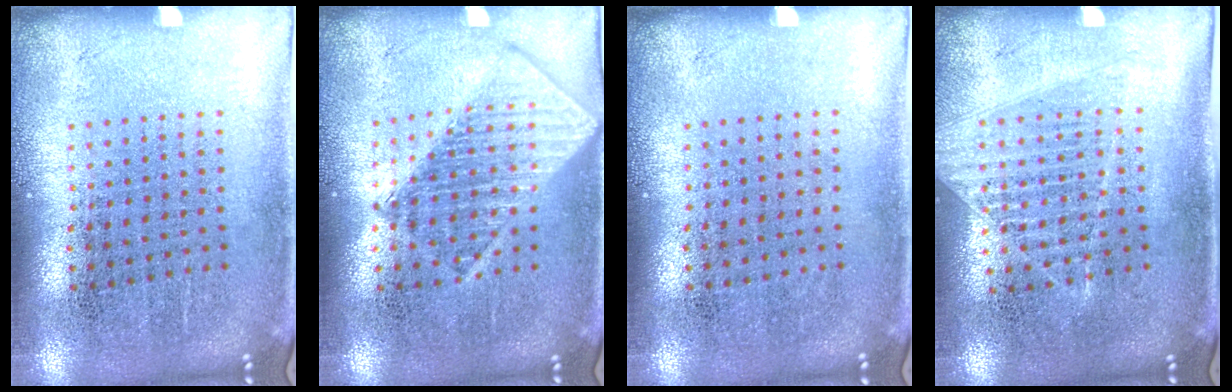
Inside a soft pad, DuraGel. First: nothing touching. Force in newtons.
{"total": 1.7, "press": 1.7, "slide": 0.3}
{"total": 0.0}
{"total": 1.1, "press": 1.1, "slide": 0.4}